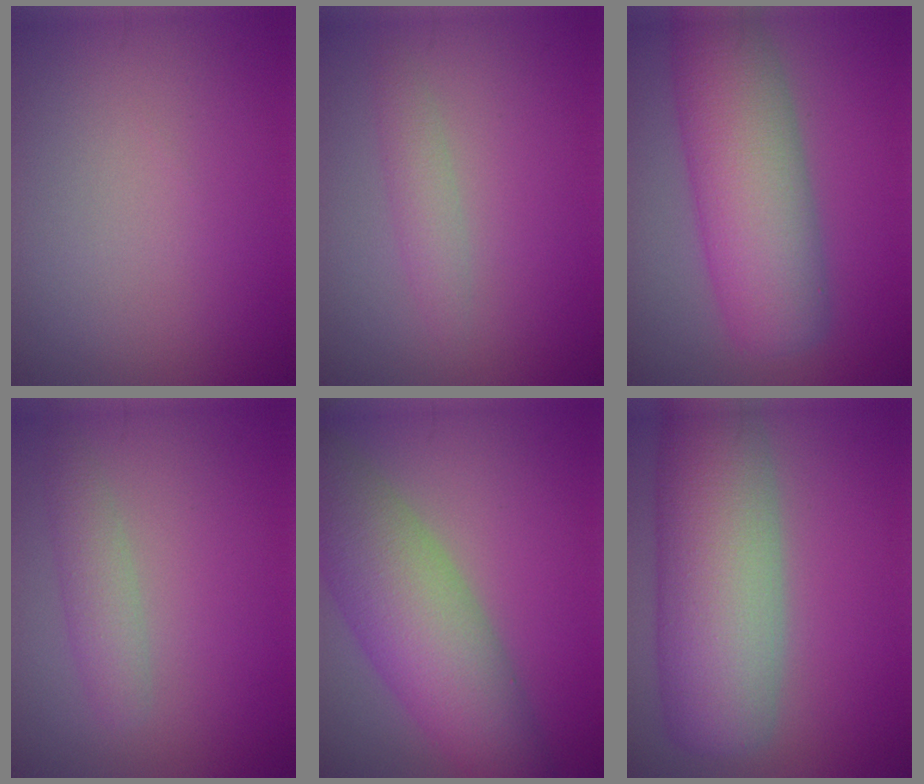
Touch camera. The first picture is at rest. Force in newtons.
{"total": 1.9, "press": 1.9, "slide": 0.0}
{"total": 9.5, "press": 9.5, "slide": 0.3}
{"total": 2.4, "press": 2.4, "slide": 0.2}
{"total": 9.2, "press": 9.2, "slide": 0.3}
{"total": 11.2, "press": 11.2, "slide": 0.6}